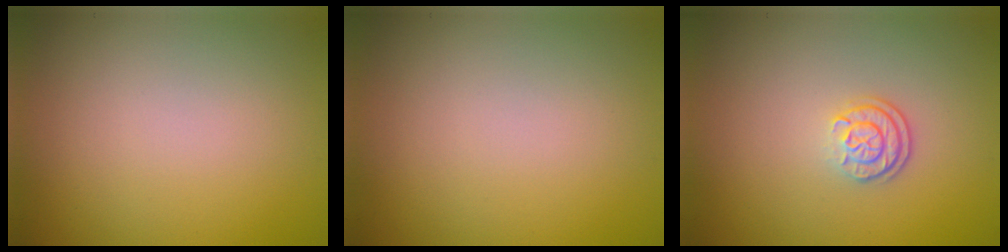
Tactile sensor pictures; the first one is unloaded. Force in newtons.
{"total": 0.0}
{"total": 2.3, "press": 1.7, "slide": 1.5}